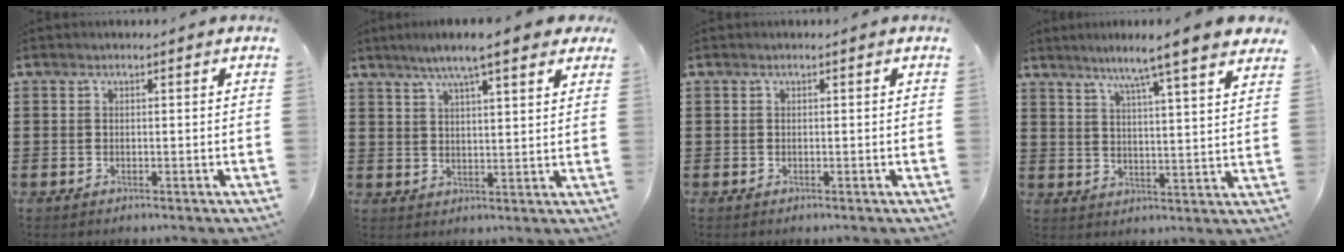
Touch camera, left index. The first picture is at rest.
{"total": 7.3, "force": [5.6, 0.7, 4.7], "torque": [-0.096, -0.005, 0.096]}
{"total": 0.0}
{"total": 7.0, "force": [5.7, -1.1, 3.8], "torque": [-0.086, -0.034, 0.090]}